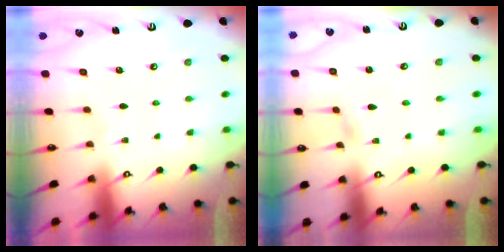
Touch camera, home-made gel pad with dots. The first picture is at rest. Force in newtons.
{"total": 1.5, "press": 1.5, "slide": 0.2}